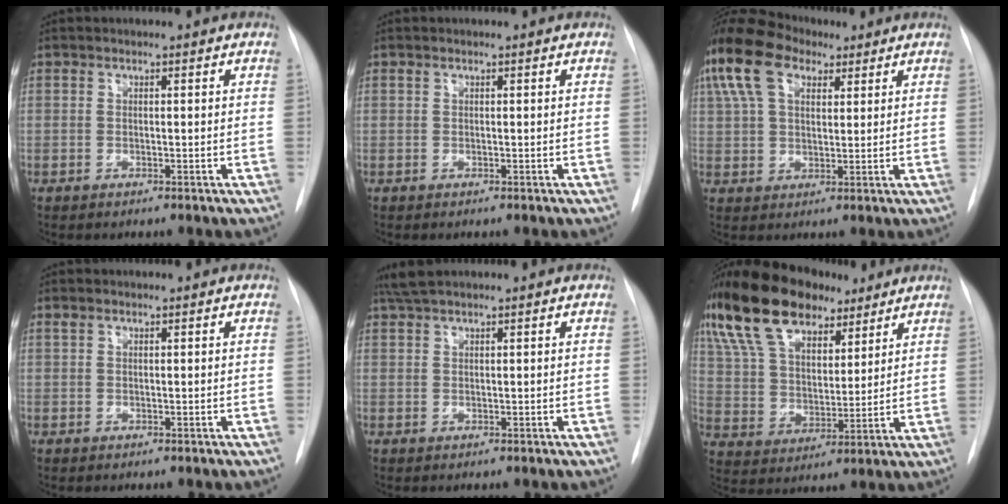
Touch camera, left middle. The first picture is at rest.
{"total": 0.0}
{"total": 17.3, "force": [9.8, 9.9, 10.2], "torque": [-0.259, 0.064, 0.179]}
{"total": 0.8, "force": [0.6, 0.4, 0.4], "torque": [-0.010, 0.012, 0.012]}
{"total": 3.1, "force": [2.6, 0.1, 1.6], "torque": [-0.032, 0.020, 0.054]}
{"total": 19.9, "force": [13.3, 9.5, 11.4], "torque": [-0.242, 0.049, 0.240]}